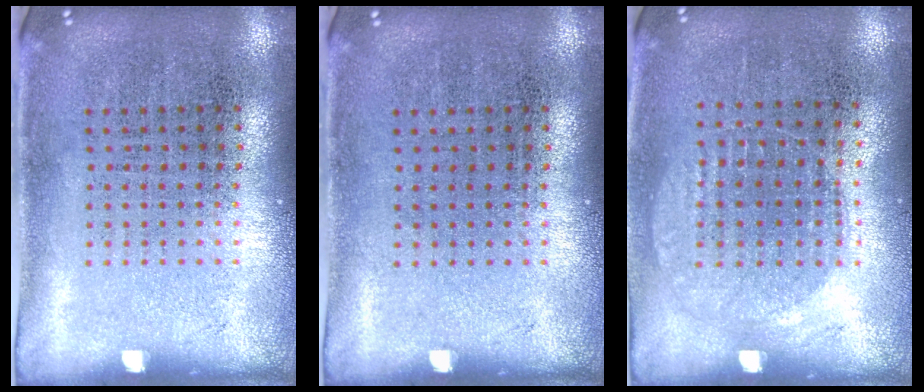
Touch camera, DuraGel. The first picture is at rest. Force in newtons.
{"total": 0.0}
{"total": 1.0, "press": 0.9, "slide": 0.4}